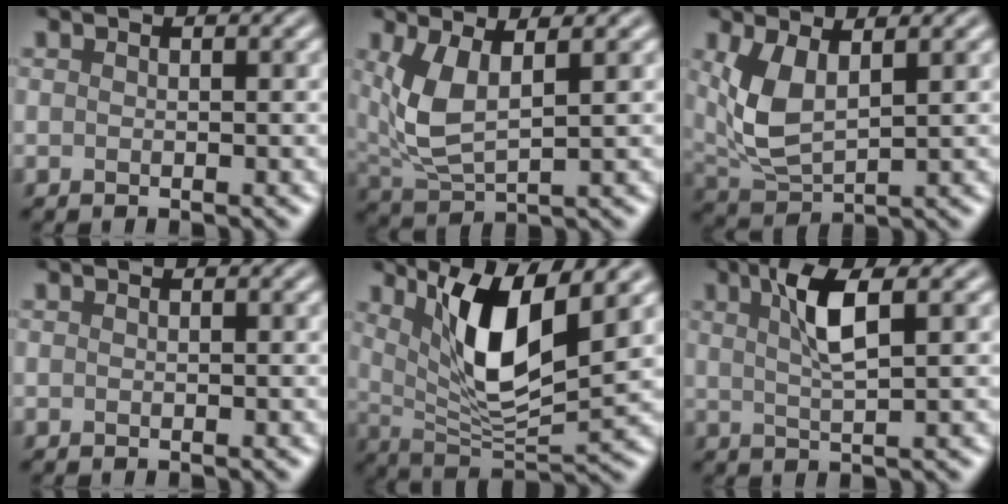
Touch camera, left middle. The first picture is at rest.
{"total": 4.8, "force": [1.4, 2.0, 4.2], "torque": [-0.103, -0.005, 0.035]}
{"total": 4.7, "force": [1.5, 2.2, 3.9], "torque": [-0.096, -0.004, 0.036]}
{"total": 0.0}
{"total": 8.1, "force": [3.4, 2.5, 6.9], "torque": [-0.125, -0.016, 0.062]}
{"total": 4.3, "force": [1.7, 0.9, 3.8], "torque": [-0.075, 0.005, 0.031]}